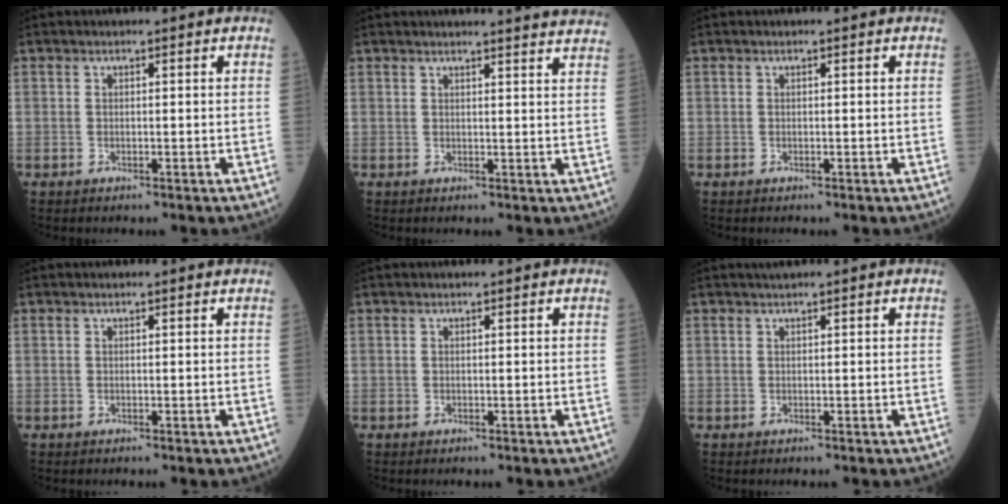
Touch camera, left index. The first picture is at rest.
{"total": 9.4, "force": [9.3, -0.6, 1.6], "torque": [-0.004, -0.043, 0.075]}
{"total": 0.0}
{"total": 0.7, "force": [0.7, 0.0, 0.1], "torque": [-0.005, 0.000, 0.006]}
{"total": 0.0}
{"total": 0.8, "force": [0.6, -0.1, 0.4], "torque": [-0.008, 0.003, 0.016]}